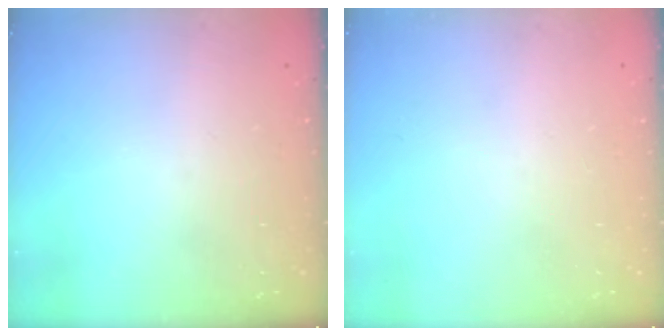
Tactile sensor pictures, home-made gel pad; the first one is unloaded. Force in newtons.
{"total": 0.0}